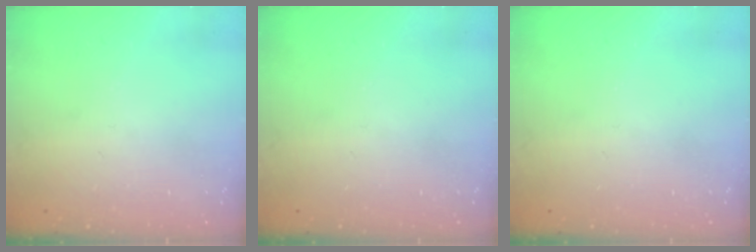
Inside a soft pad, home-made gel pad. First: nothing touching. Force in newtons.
{"total": 0.0}
{"total": 0.0}